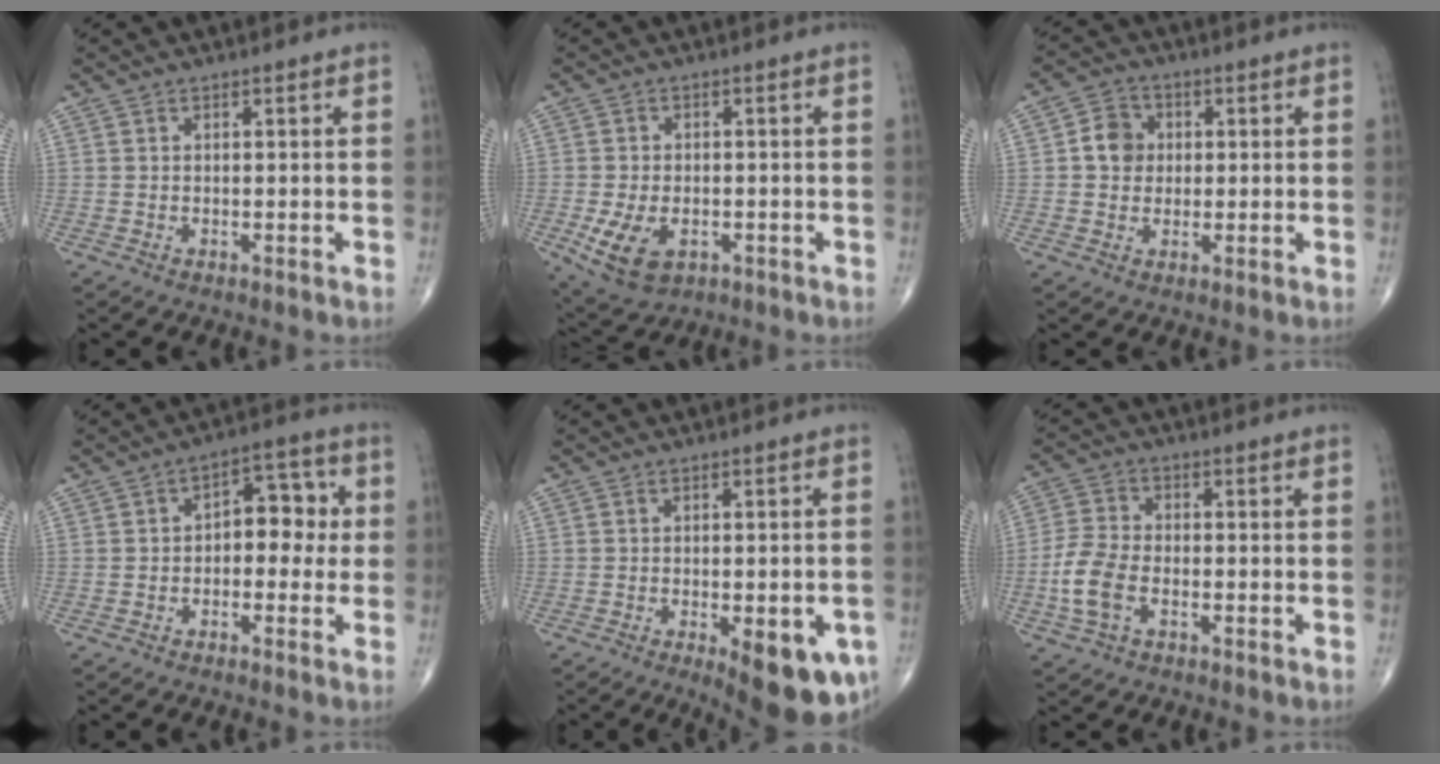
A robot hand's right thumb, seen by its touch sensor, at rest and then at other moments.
{"total": 8.5, "force": [-2.7, 5.2, 6.1], "torque": [-0.114, 0.000, -0.038]}
{"total": 5.6, "force": [0.6, 4.9, 2.6], "torque": [-0.025, 0.008, 0.002]}
{"total": 7.9, "force": [-0.1, 5.0, 6.2], "torque": [-0.043, 0.030, -0.014]}
{"total": 13.8, "force": [-5.5, 5.3, 11.5], "torque": [-0.106, 0.001, -0.058]}
{"total": 7.7, "force": [-2.5, 4.5, 5.7], "torque": [-0.129, 0.015, -0.055]}